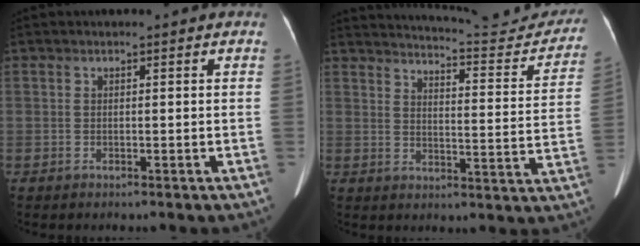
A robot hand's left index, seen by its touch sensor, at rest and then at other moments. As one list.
[{"total": 19.5, "force": [18.6, 2.0, 5.5], "torque": [-0.069, -0.057, 0.224]}]